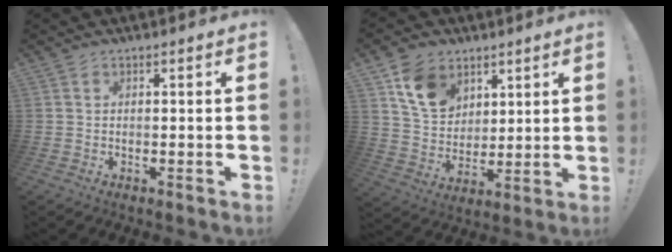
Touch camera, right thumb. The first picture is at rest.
{"total": 12.6, "force": [7.3, 8.8, 5.3], "torque": [-0.103, -0.028, 0.147]}